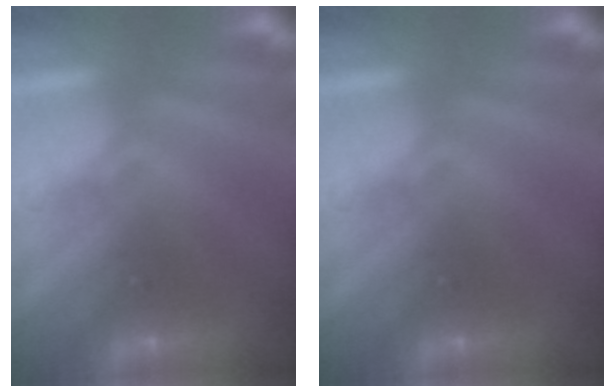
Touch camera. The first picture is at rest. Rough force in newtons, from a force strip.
{"total": 0.0}